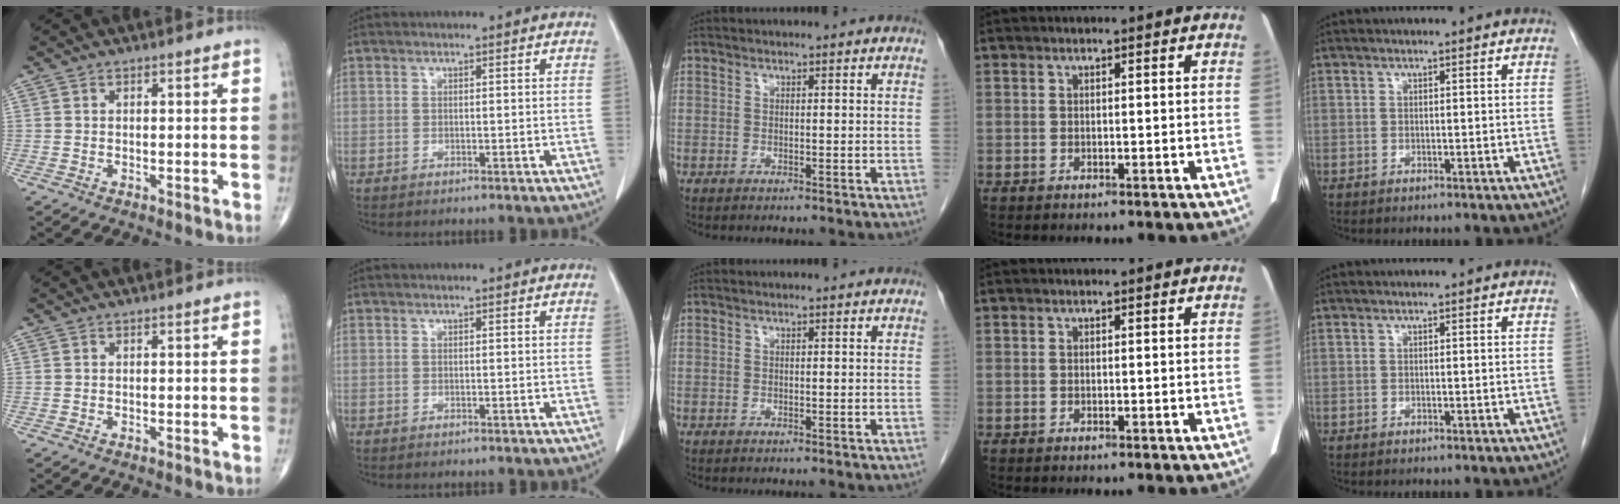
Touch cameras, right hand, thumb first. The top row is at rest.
{}